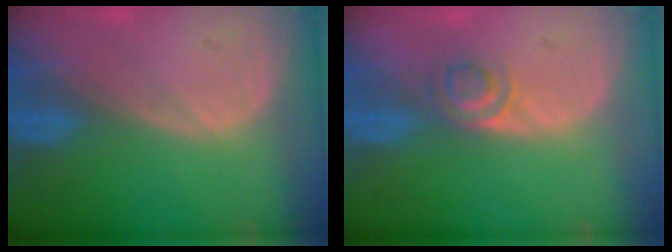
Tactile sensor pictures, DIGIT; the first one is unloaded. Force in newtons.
{"total": 2.8, "press": 2.7, "slide": 1.0}